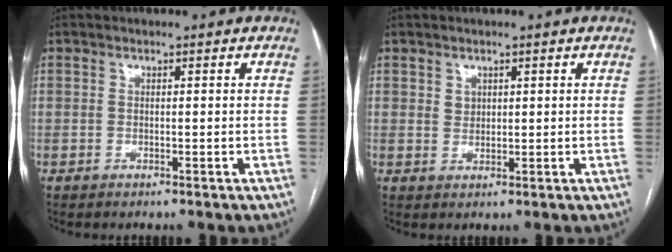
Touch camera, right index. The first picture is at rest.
{"total": 1.6, "force": [0.8, 1.3, 0.5], "torque": [-0.004, -0.002, 0.015]}